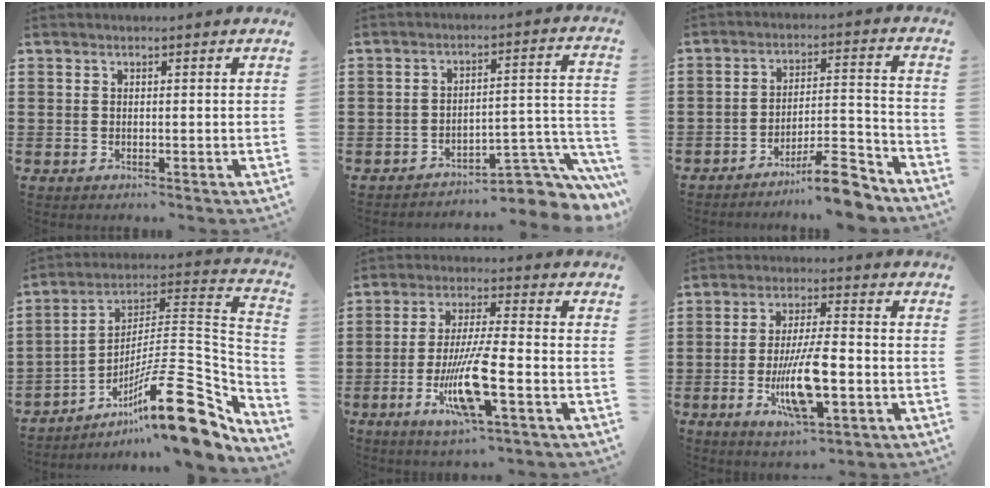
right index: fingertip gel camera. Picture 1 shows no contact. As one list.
[{"total": 6.7, "force": [-5.3, 1.8, 3.6], "torque": [-0.053, 0.002, -0.098]}, {"total": 9.6, "force": [-8.0, 1.1, 5.2], "torque": [-0.071, 0.025, -0.146]}, {"total": 18.8, "force": [-9.7, 4.4, 15.5], "torque": [-0.232, 0.014, -0.165]}, {"total": 10.8, "force": [-3.9, 1.7, 10.0], "torque": [-0.207, -0.015, -0.076]}, {"total": 10.7, "force": [-2.9, 3.2, 9.8], "torque": [-0.196, -0.011, -0.051]}]